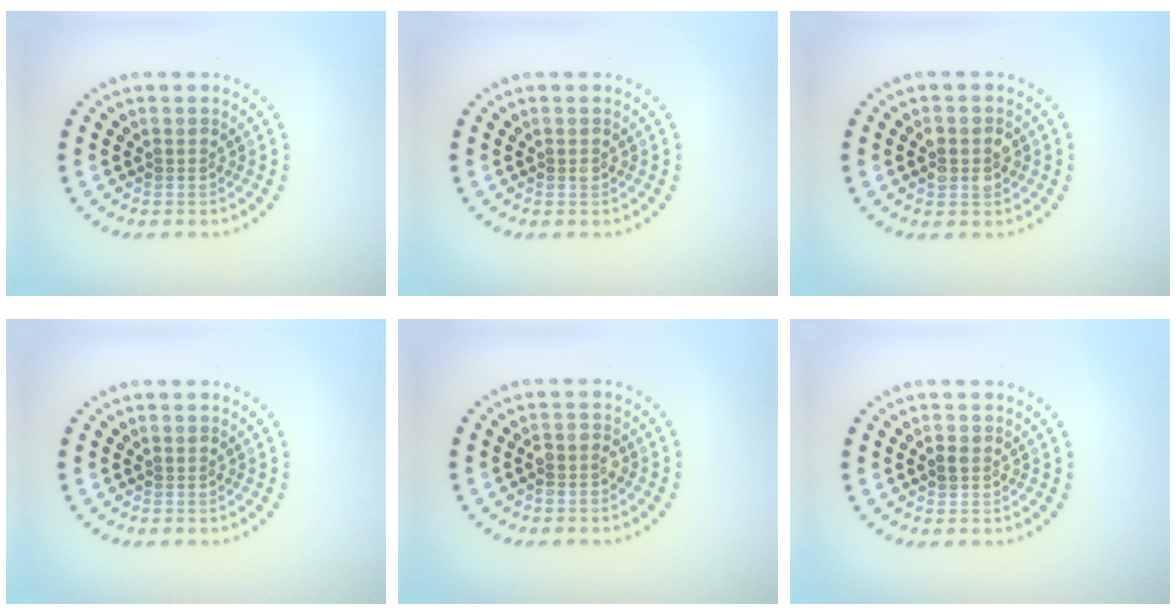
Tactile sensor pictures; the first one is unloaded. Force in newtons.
{"total": 0.5, "press": 0.5, "slide": 0.1}
{"total": 2.6, "press": 2.6, "slide": 0.3}
{"total": 0.0}
{"total": 1.7, "press": 1.5, "slide": 0.8}
{"total": 1.1, "press": 1.0, "slide": 0.2}